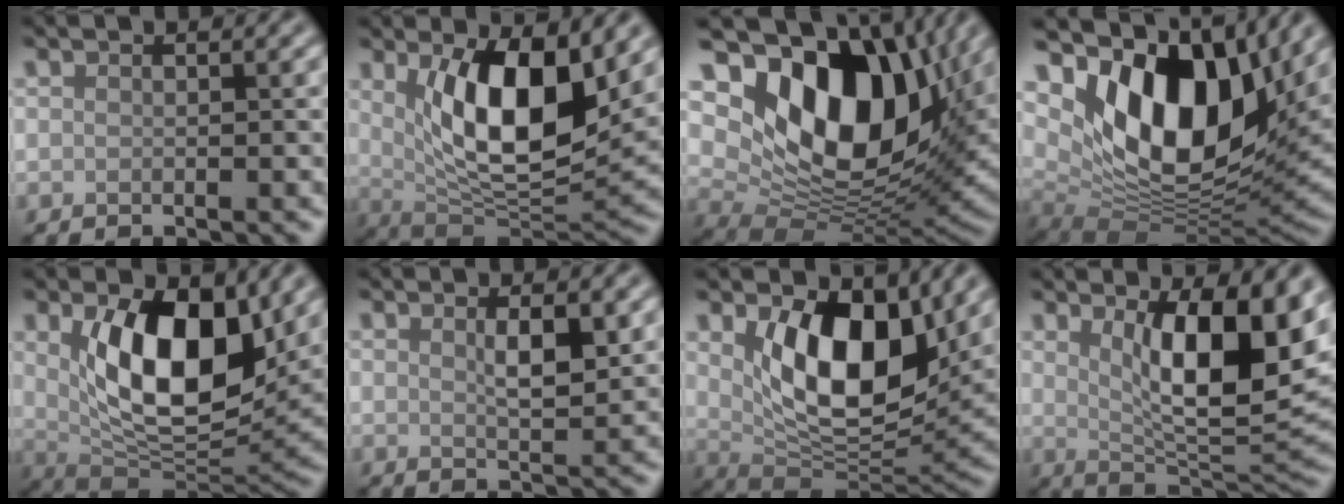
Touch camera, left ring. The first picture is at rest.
{"total": 10.2, "force": [2.5, 4.0, 9.0], "torque": [-0.144, -0.019, 0.049]}
{"total": 15.1, "force": [4.7, 9.1, 11.1], "torque": [-0.177, -0.007, 0.088]}
{"total": 14.4, "force": [5.2, 7.8, 10.9], "torque": [-0.173, -0.006, 0.092]}
{"total": 10.8, "force": [2.5, 5.3, 9.0], "torque": [-0.140, -0.015, 0.047]}
{"total": 2.7, "force": [0.9, 0.7, 2.4], "torque": [-0.040, -0.004, 0.018]}
{"total": 9.8, "force": [2.7, 5.2, 7.9], "torque": [-0.123, -0.021, 0.048]}
{"total": 10.6, "force": [2.7, 3.4, 9.7], "torque": [-0.147, -0.009, 0.049]}